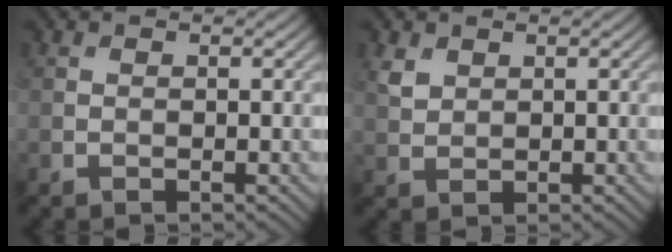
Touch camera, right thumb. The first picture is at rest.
{"total": 2.1, "force": [1.3, 1.5, 0.8], "torque": [-0.025, -0.001, 0.029]}